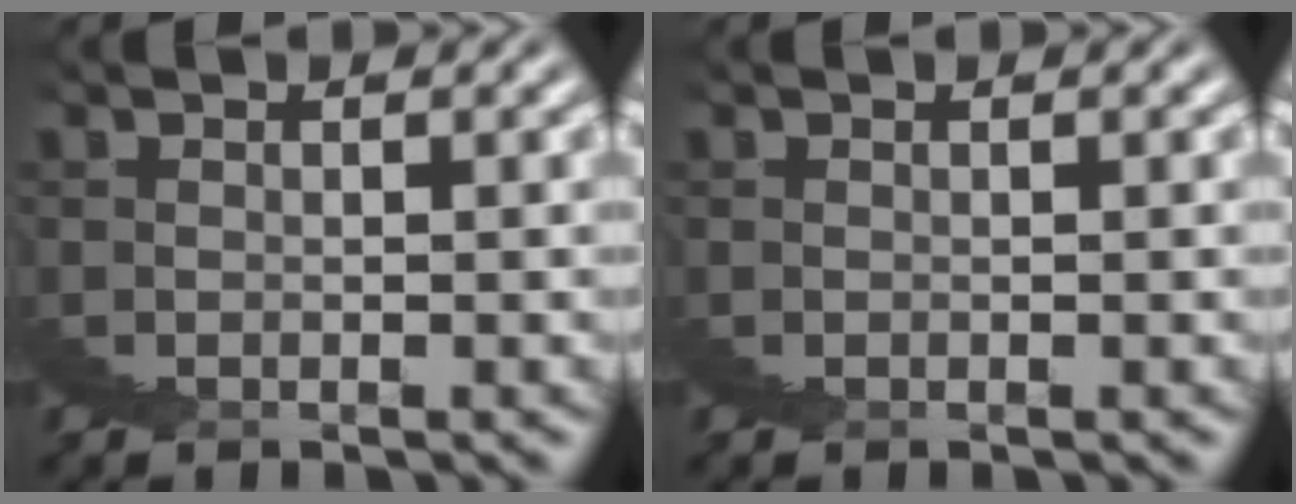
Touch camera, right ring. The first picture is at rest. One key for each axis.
{"total": 0.0}